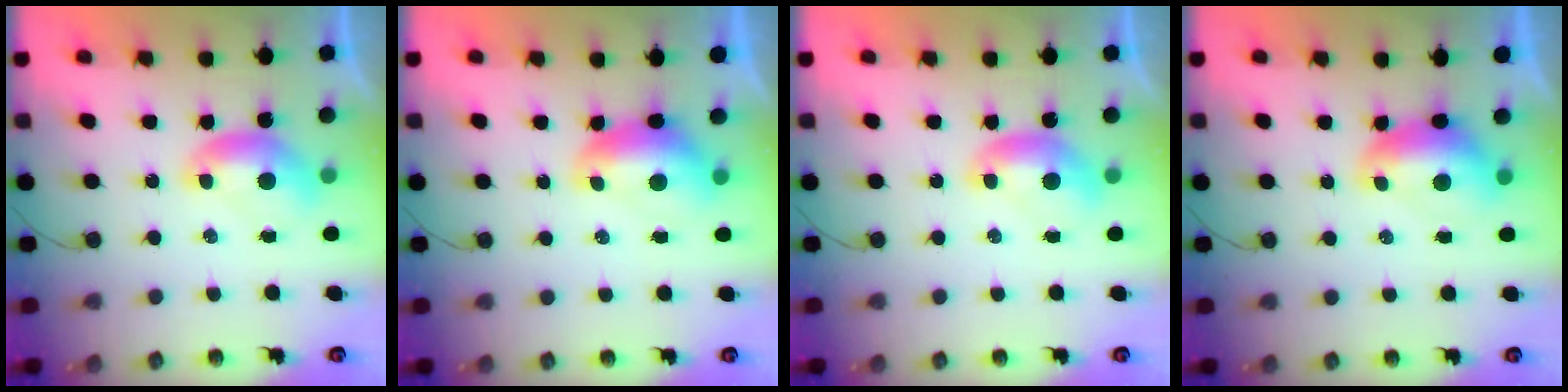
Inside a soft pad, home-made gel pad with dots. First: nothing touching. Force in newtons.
{"total": 1.5, "press": 1.4, "slide": 0.6}
{"total": 0.0}
{"total": 1.6, "press": 1.5, "slide": 0.6}